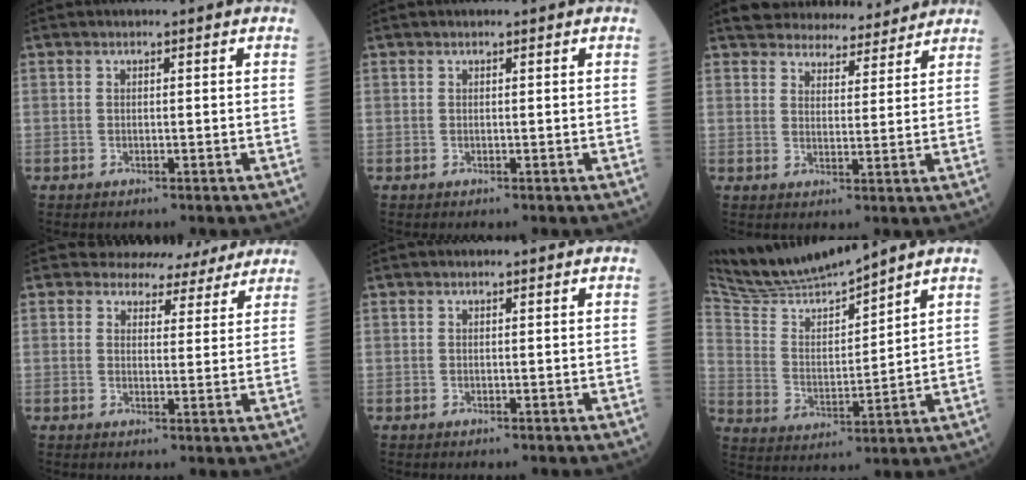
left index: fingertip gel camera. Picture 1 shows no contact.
{"total": 0.0}
{"total": 10.7, "force": [10.1, 2.8, 2.2], "torque": [-0.019, 0.009, 0.131]}
{"total": 7.7, "force": [7.0, 3.0, -0.1], "torque": [0.020, 0.001, 0.068]}
{"total": 0.0}
{"total": 10.8, "force": [10.4, -0.9, 2.8], "torque": [-0.069, 0.004, 0.210]}